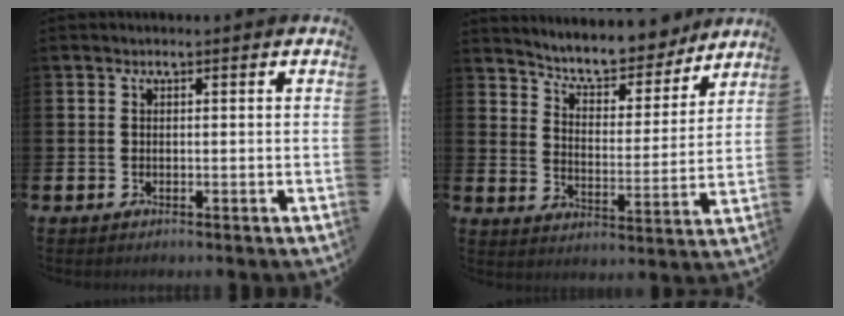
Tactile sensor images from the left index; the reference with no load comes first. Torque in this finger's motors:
{"motor_torque": [1.07, -1.06, 0.30, 0.08]}